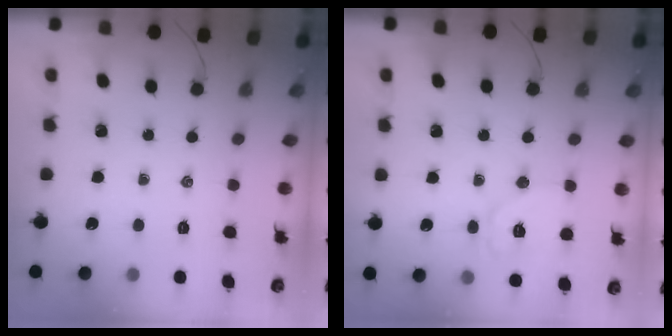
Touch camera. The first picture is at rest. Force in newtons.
{"total": 9.7, "press": 9.6, "slide": 1.2}